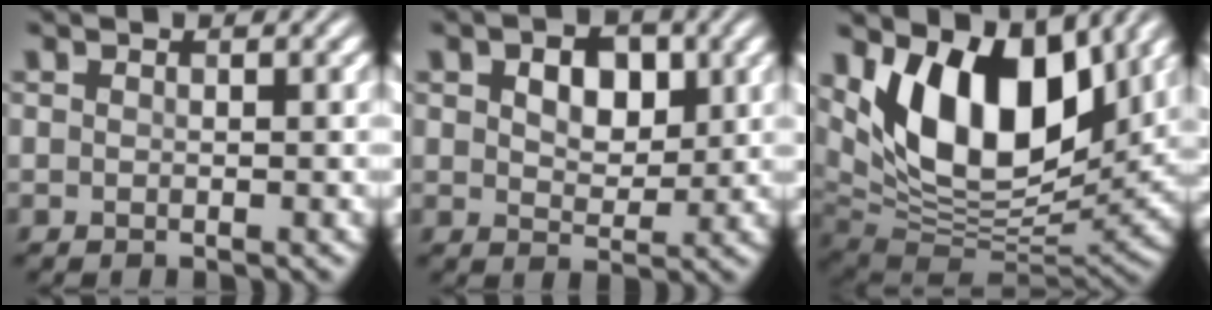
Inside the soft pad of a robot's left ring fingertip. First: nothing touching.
{"total": 4.6, "force": [1.5, 2.9, 3.3], "torque": [-0.048, 0.002, 0.018]}
{"total": 12.6, "force": [5.2, 6.9, 9.2], "torque": [-0.153, -0.003, 0.086]}